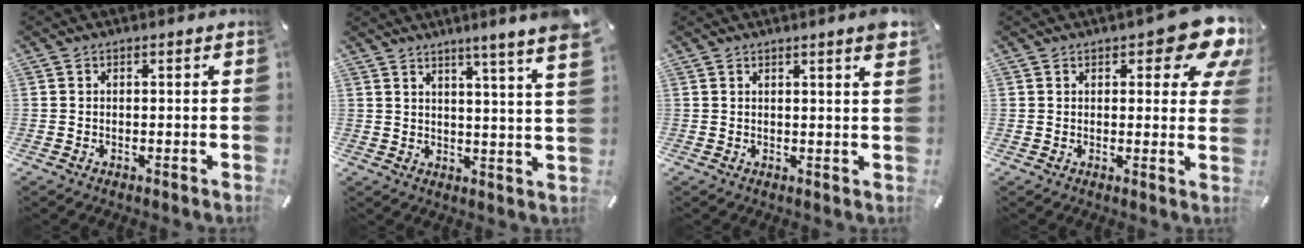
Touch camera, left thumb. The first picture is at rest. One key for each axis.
{"total": 7.0, "fx": 5.0, "fy": -0.9, "fz": 4.7, "tx": -0.074, "ty": -0.042, "tz": 0.077}
{"total": 3.5, "fx": 2.0, "fy": 0.1, "fz": 2.9, "tx": -0.041, "ty": -0.015, "tz": 0.031}
{"total": 11.2, "fx": 6.6, "fy": 4.7, "fz": 7.8, "tx": -0.081, "ty": -0.046, "tz": 0.109}